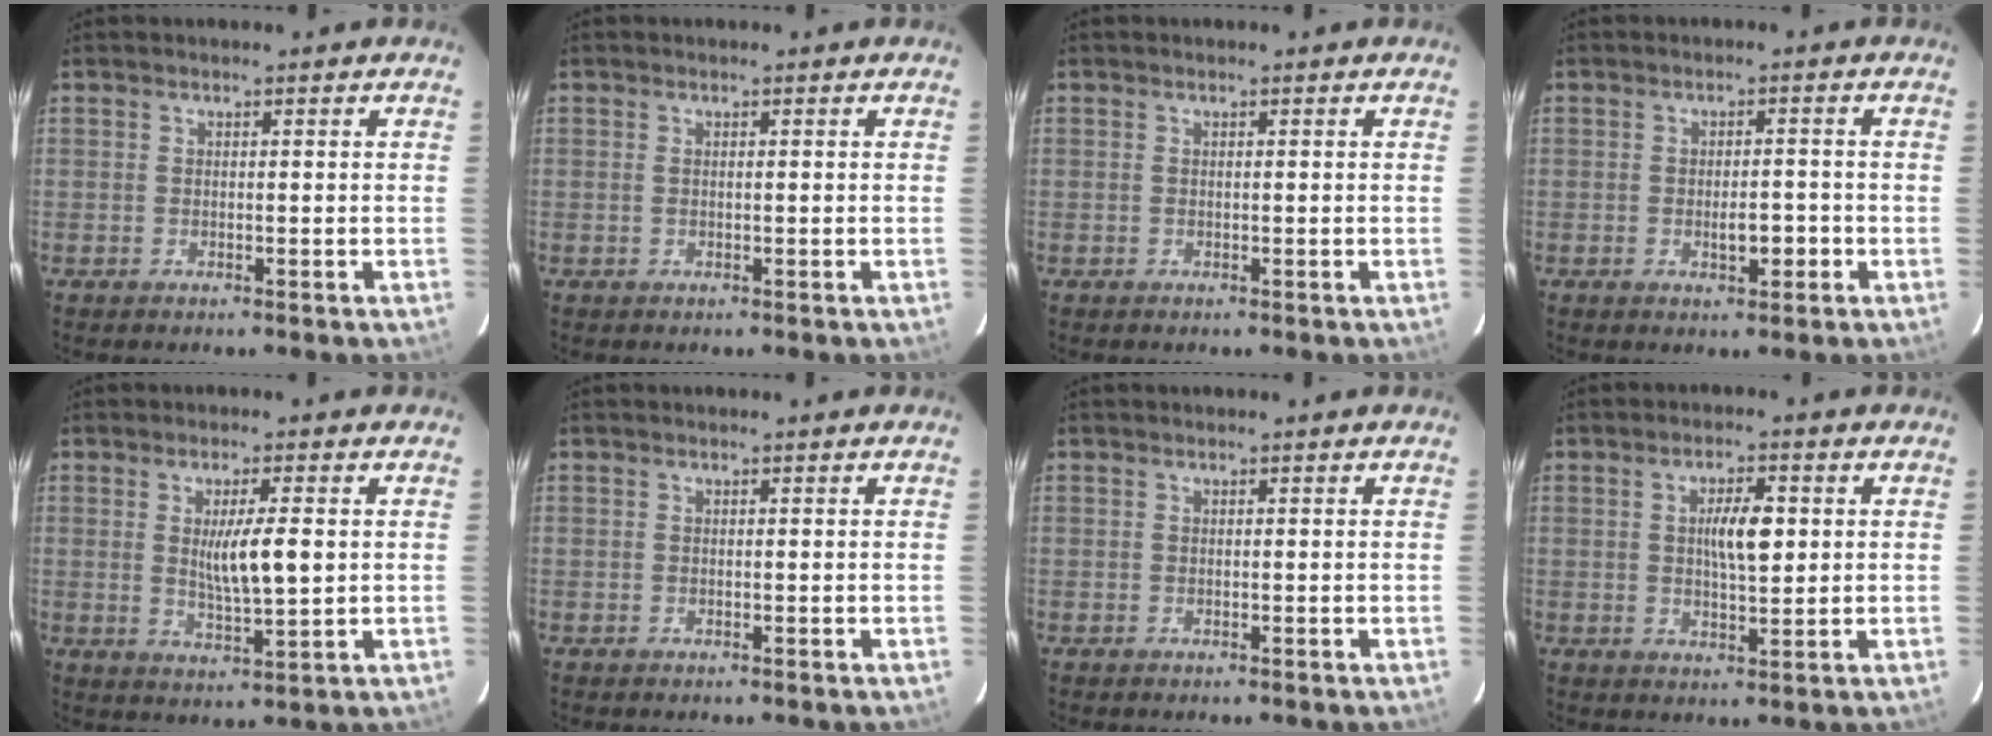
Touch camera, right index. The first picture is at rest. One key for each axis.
{"total": 0.6, "fx": 0.0, "fy": 0.2, "fz": 0.5, "tx": -0.013, "ty": 0.000, "tz": 0.001}
{"total": 0.0}
{"total": 3.3, "fx": -1.1, "fy": 1.2, "fz": 2.9, "tx": -0.047, "ty": 0.002, "tz": -0.012}
{"total": 6.8, "fx": 0.8, "fy": 0.7, "fz": 6.7, "tx": -0.116, "ty": -0.011, "tz": 0.019}
{"total": 0.0}
{"total": 0.0}
{"total": 5.5, "fx": 0.9, "fy": 1.4, "fz": 5.2, "tx": -0.090, "ty": 0.006, "tz": 0.018}